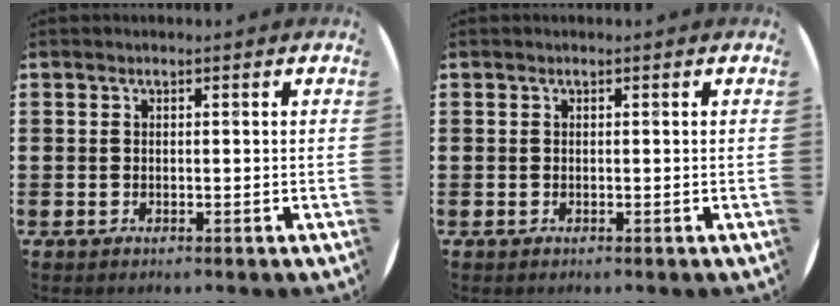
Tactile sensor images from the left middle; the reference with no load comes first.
{"total": 0.0}